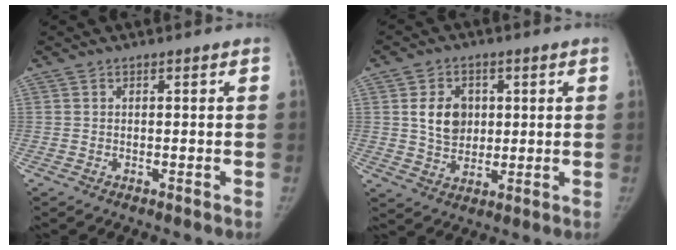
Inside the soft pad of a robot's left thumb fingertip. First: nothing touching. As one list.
[{"total": 8.1, "force": [1.7, 6.3, 4.8], "torque": [-0.052, -0.011, 0.036]}]